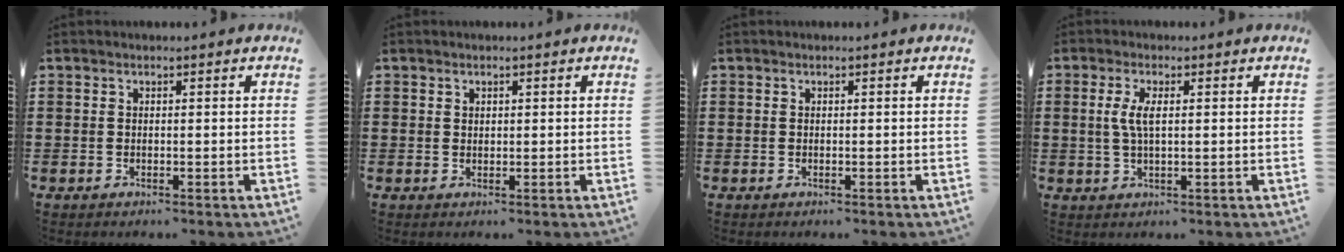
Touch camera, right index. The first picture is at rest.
{"total": 0.7, "force": [0.5, 0.5, 0.2], "torque": [-0.005, 0.001, 0.009]}
{"total": 0.0}
{"total": 3.5, "force": [0.5, 1.0, 3.3], "torque": [-0.073, 0.003, 0.004]}